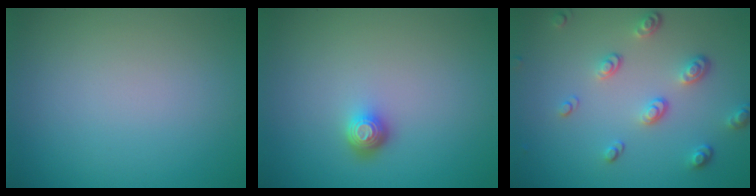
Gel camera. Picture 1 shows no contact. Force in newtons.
{"total": 1.7, "press": 1.3, "slide": 1.1}
{"total": 3.4, "press": 2.6, "slide": 2.1}